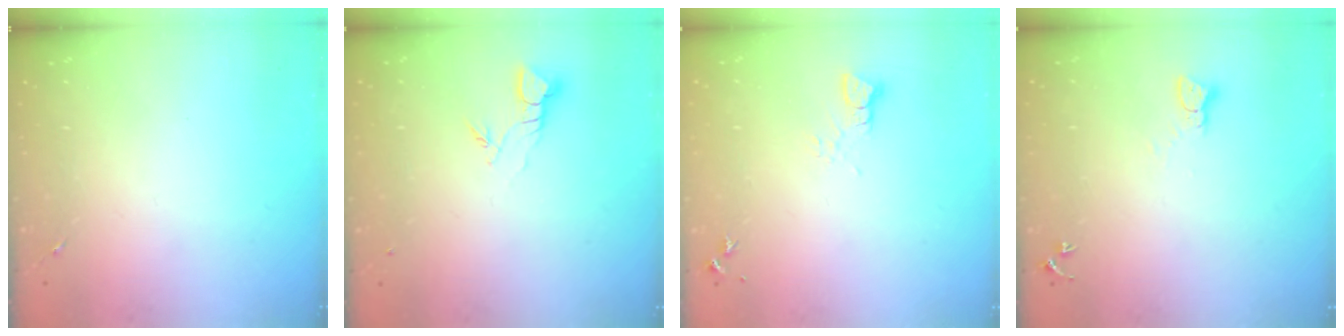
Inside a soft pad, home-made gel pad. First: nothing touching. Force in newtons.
{"total": 3.7, "press": 3.7, "slide": 0.3}
{"total": 3.0, "press": 3.0, "slide": 0.2}
{"total": 2.3, "press": 2.3, "slide": 0.2}